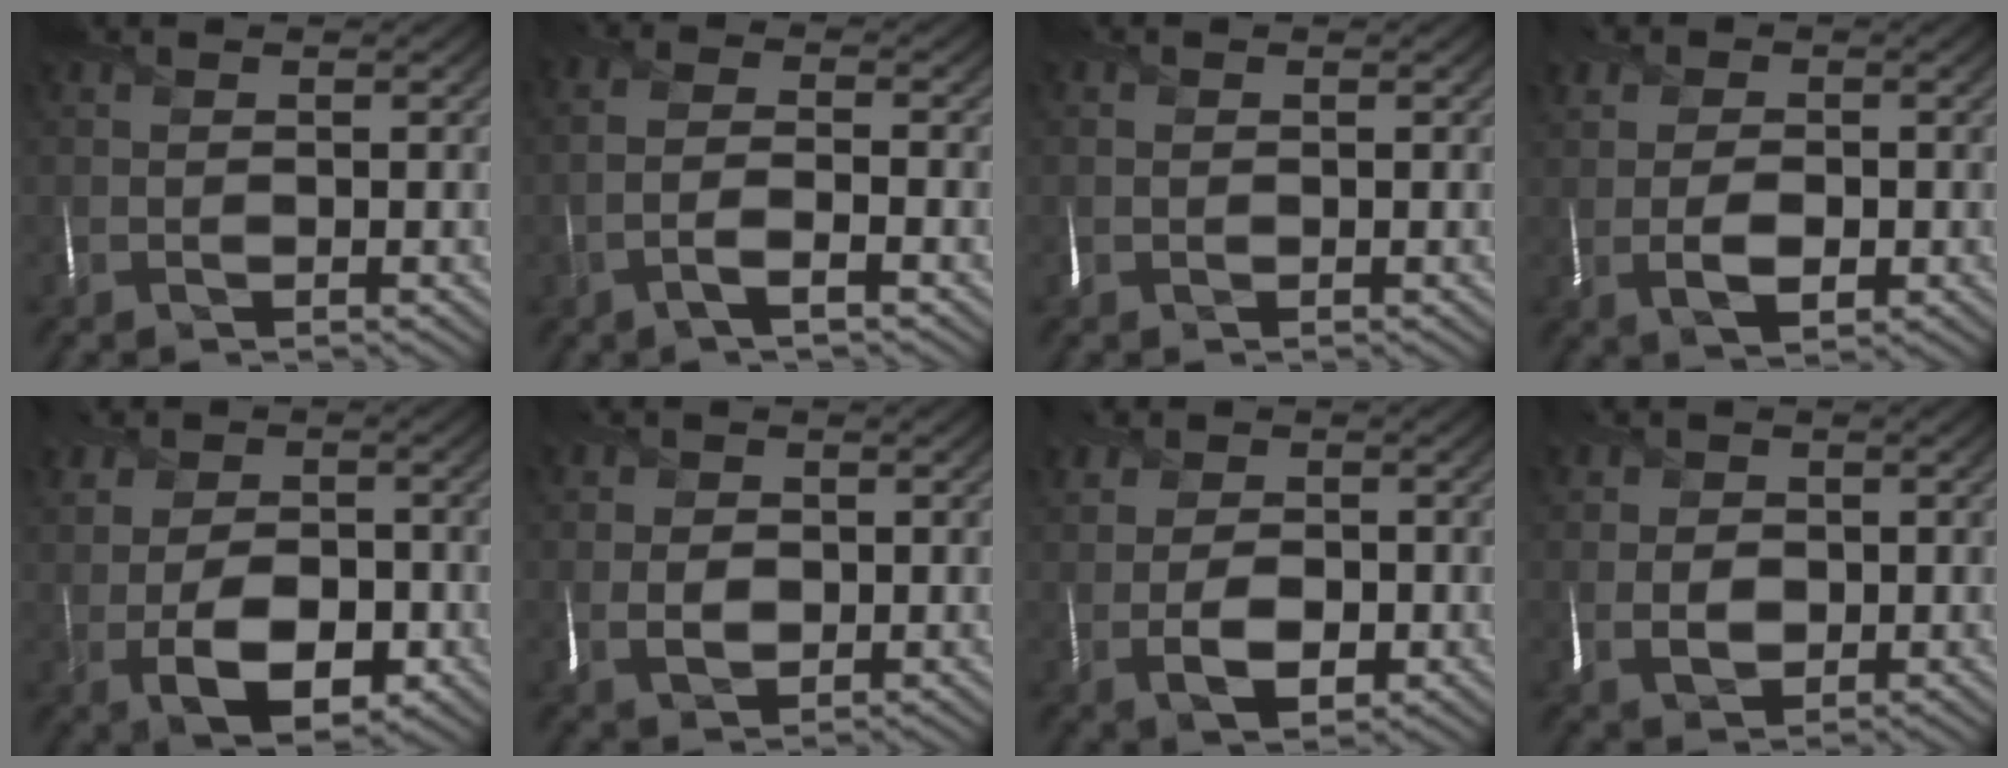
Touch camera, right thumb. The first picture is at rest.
{"total": 4.1, "force": [-2.0, 1.2, 3.5], "torque": [-0.077, 0.000, -0.049]}
{"total": 0.8, "force": [0.2, 0.7, 0.3], "torque": [-0.006, 0.002, 0.003]}
{"total": 5.5, "force": [-0.4, 4.0, 3.8], "torque": [-0.065, 0.002, -0.015]}
{"total": 10.3, "force": [-1.9, 7.2, 7.1], "torque": [-0.107, -0.004, -0.044]}
{"total": 3.7, "force": [0.0, 3.0, 2.1], "torque": [-0.042, -0.001, -0.003]}
{"total": 6.9, "force": [-0.4, 5.1, 4.6], "torque": [-0.075, 0.007, -0.019]}
{"total": 4.3, "force": [0.1, 3.7, 2.2], "torque": [-0.043, 0.002, -0.007]}